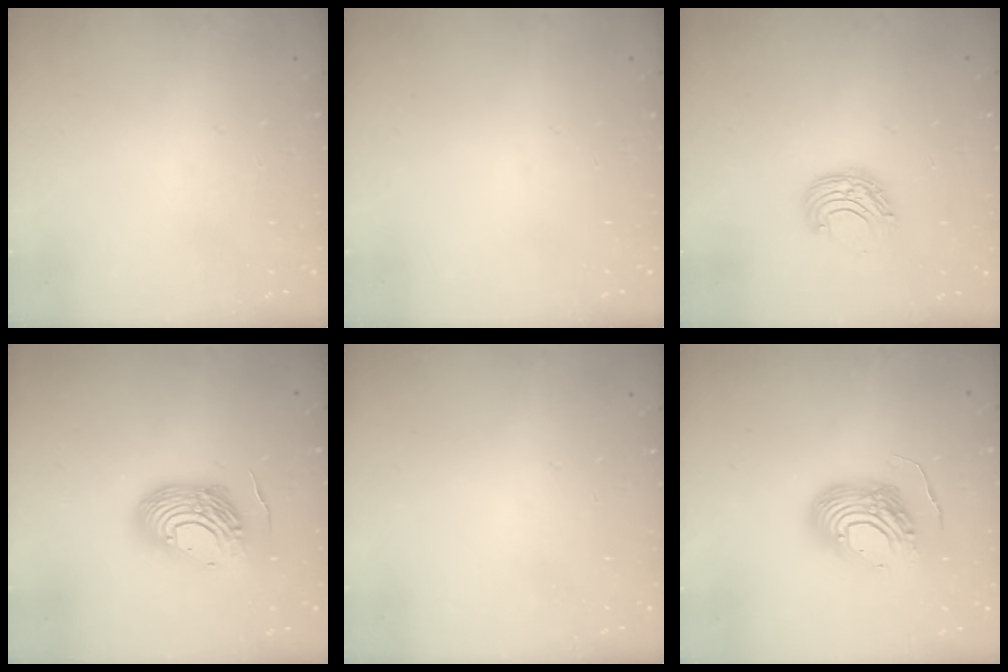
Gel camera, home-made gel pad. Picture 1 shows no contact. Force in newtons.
{"total": 0.0}
{"total": 7.6, "press": 7.6, "slide": 0.6}
{"total": 13.1, "press": 12.9, "slide": 2.2}
{"total": 0.0}
{"total": 12.2, "press": 12.0, "slide": 2.4}